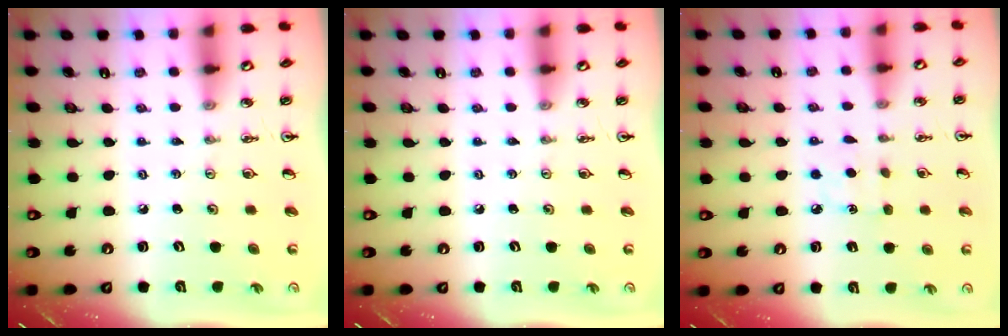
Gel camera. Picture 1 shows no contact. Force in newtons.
{"total": 0.0}
{"total": 5.0, "press": 4.9, "slide": 0.6}